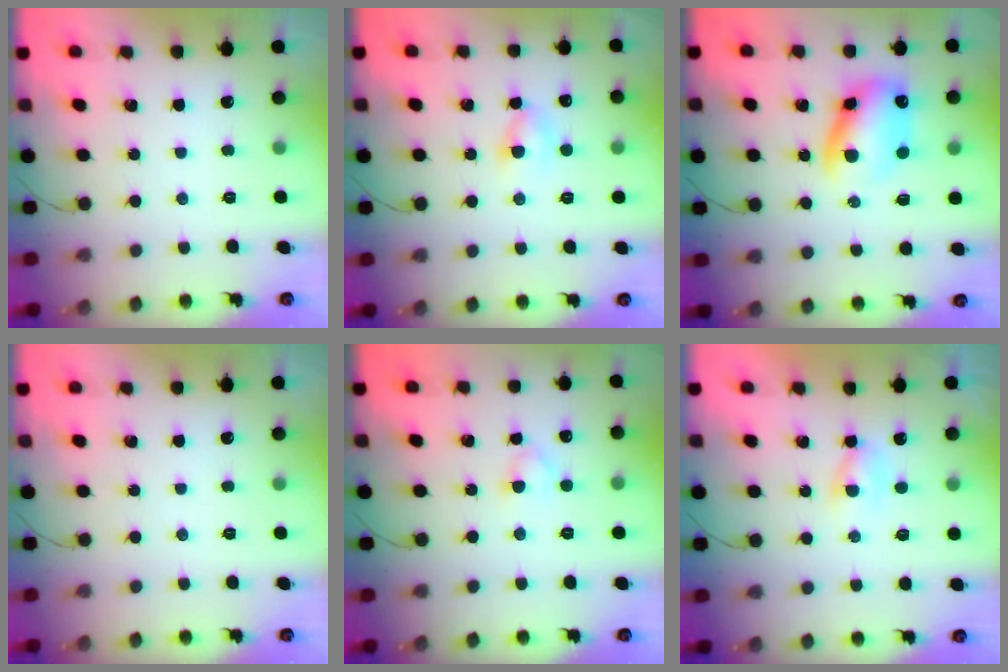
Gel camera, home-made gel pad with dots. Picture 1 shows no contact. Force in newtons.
{"total": 3.3, "press": 3.0, "slide": 1.2}
{"total": 11.3, "press": 10.9, "slide": 3.3}
{"total": 0.0}
{"total": 2.4, "press": 2.1, "slide": 1.1}
{"total": 1.4, "press": 1.3, "slide": 0.7}